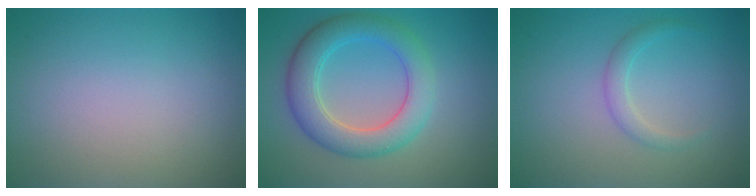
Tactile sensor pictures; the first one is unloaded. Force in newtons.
{"total": 5.5, "press": 5.5, "slide": 0.3}
{"total": 1.5, "press": 1.5, "slide": 0.0}